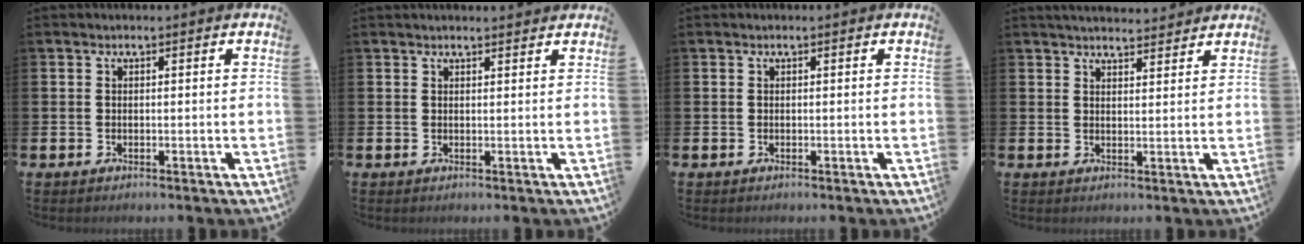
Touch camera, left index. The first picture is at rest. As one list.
[{"total": 1.1, "force": [1.1, 0.1, 0.2], "torque": [0.007, -0.005, 0.018]}, {"total": 0.0}, {"total": 3.3, "force": [3.3, 0.4, 0.2], "torque": [-0.002, -0.020, 0.059]}]